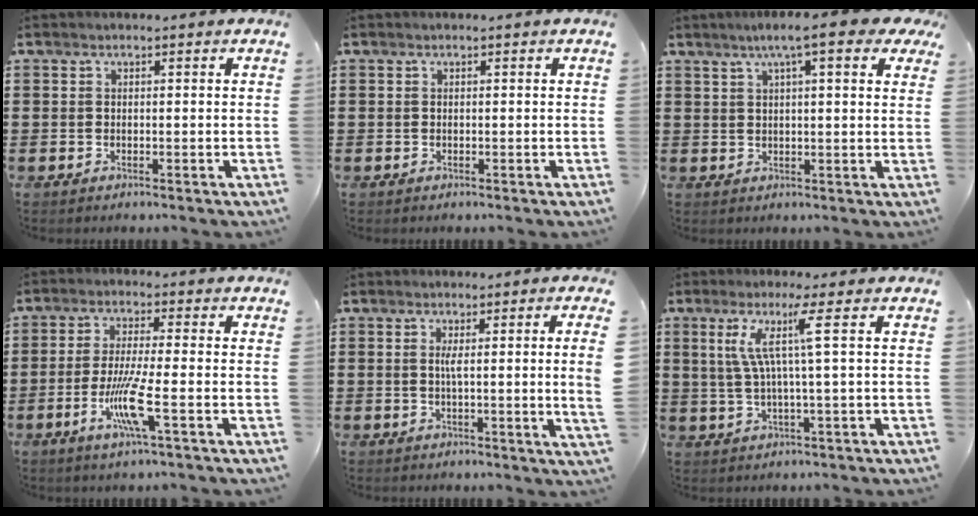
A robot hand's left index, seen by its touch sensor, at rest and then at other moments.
{"total": 0.0}
{"total": 7.4, "force": [4.7, 0.8, 5.6], "torque": [-0.094, -0.003, 0.076]}
{"total": 7.8, "force": [-2.8, 0.3, 7.2], "torque": [-0.152, -0.017, -0.058]}
{"total": 3.7, "force": [0.6, -0.6, 3.6], "torque": [-0.072, -0.007, 0.005]}
{"total": 7.5, "force": [2.0, -0.6, 7.2], "torque": [-0.154, -0.004, 0.024]}